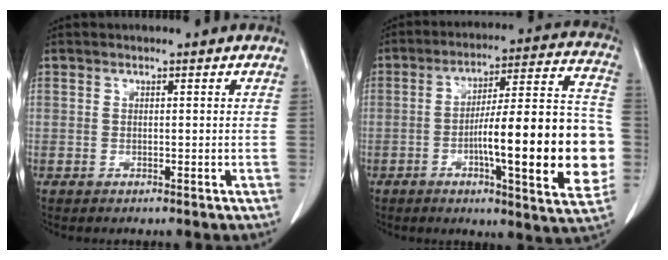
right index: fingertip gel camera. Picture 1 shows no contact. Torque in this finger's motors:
{"motor_torque": [1.75, -0.39, 1.05, 0.17]}